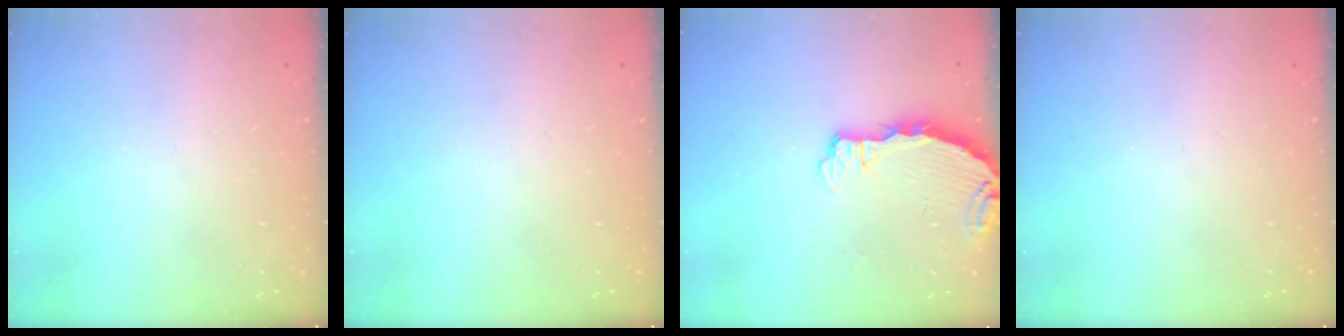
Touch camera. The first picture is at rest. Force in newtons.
{"total": 0.0}
{"total": 4.4, "press": 4.4, "slide": 0.1}
{"total": 0.0}